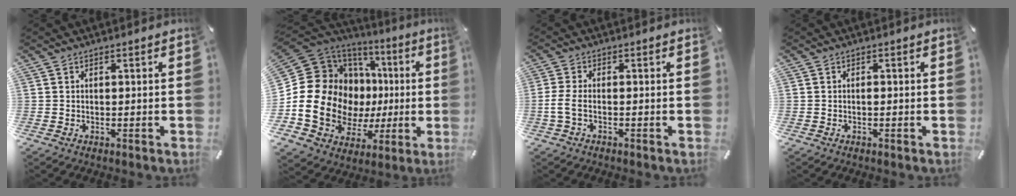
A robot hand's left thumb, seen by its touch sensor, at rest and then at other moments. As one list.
[{"total": 22.2, "force": [0.1, 17.4, 13.8], "torque": [-0.284, -0.027, 0.033]}, {"total": 3.9, "force": [-1.1, 1.3, 3.5], "torque": [-0.081, -0.004, -0.022]}, {"total": 0.7, "force": [-0.2, 0.3, 0.6], "torque": [-0.013, -0.003, -0.003]}]